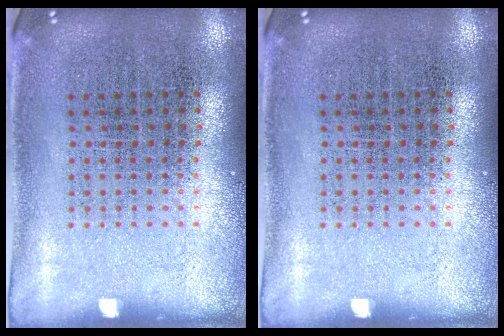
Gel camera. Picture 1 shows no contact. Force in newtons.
{"total": 0.0}